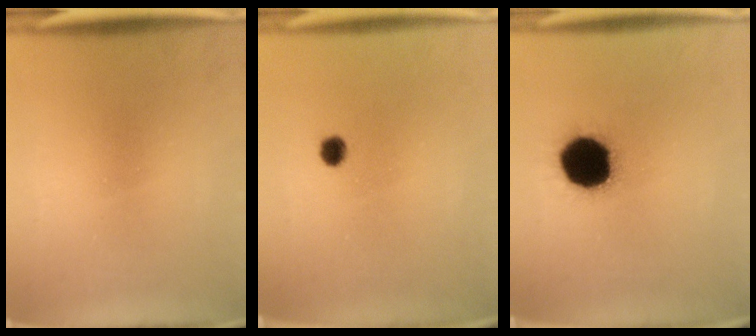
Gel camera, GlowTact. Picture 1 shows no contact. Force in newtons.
{"total": 1.4}
{"total": 18.5}